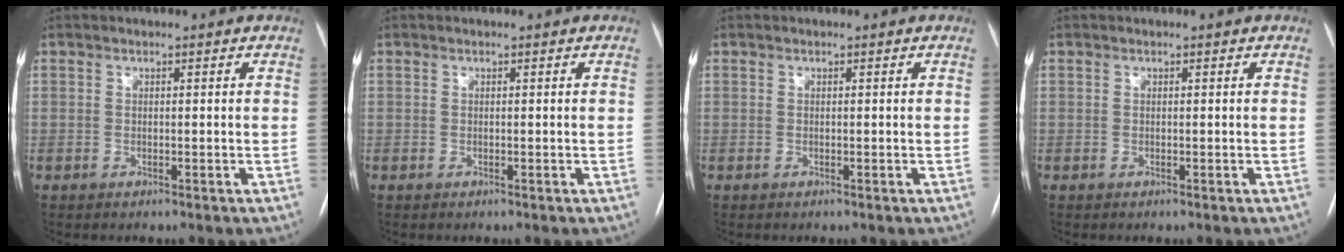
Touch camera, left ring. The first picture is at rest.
{"total": 0.0}
{"total": 0.0}
{"total": 0.0}